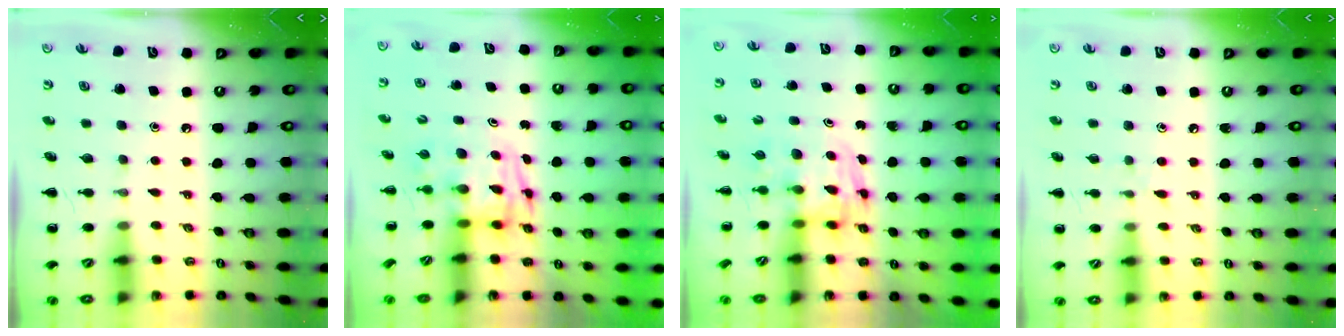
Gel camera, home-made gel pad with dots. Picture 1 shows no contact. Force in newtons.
{"total": 3.3, "press": 3.3, "slide": 0.6}
{"total": 3.7, "press": 3.7, "slide": 0.6}
{"total": 3.8, "press": 3.4, "slide": 1.7}